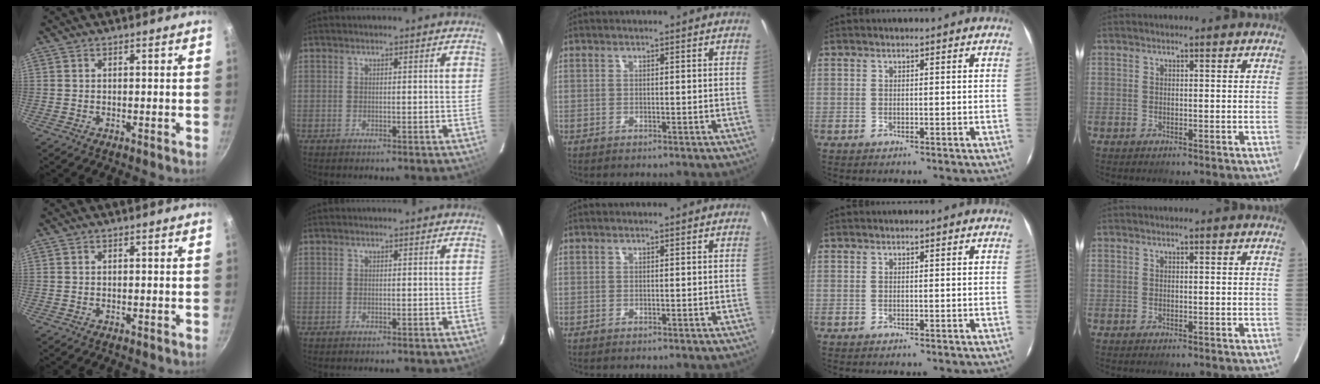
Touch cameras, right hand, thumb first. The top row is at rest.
{}